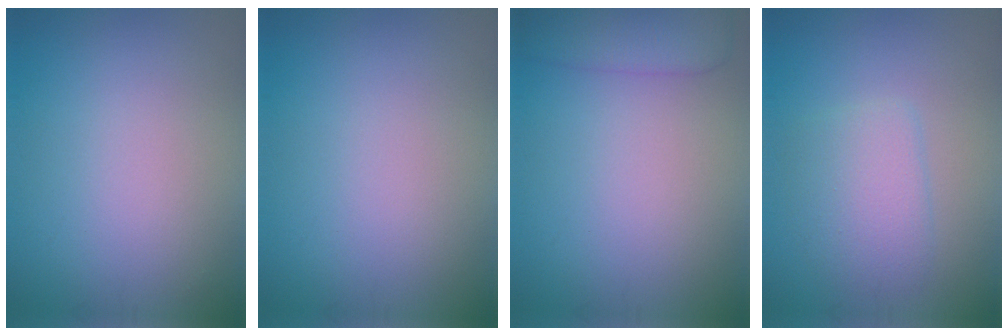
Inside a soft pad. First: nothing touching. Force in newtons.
{"total": 0.0}
{"total": 3.5, "press": 3.5, "slide": 0.3}
{"total": 3.4, "press": 3.4, "slide": 0.1}